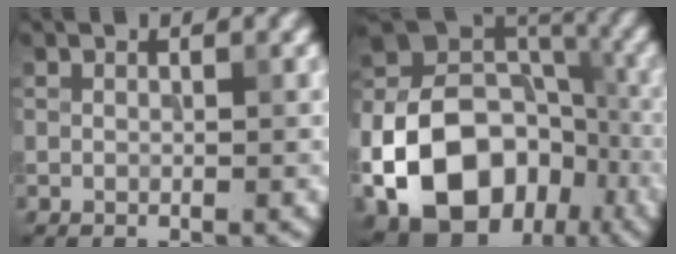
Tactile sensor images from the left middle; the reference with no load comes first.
{"total": 17.4, "force": [-6.9, 13.2, 9.0], "torque": [-0.166, -0.018, -0.128]}